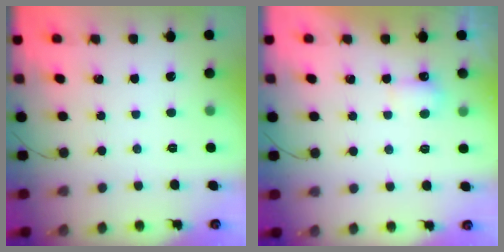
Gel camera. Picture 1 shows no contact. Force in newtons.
{"total": 2.8, "press": 2.7, "slide": 0.6}